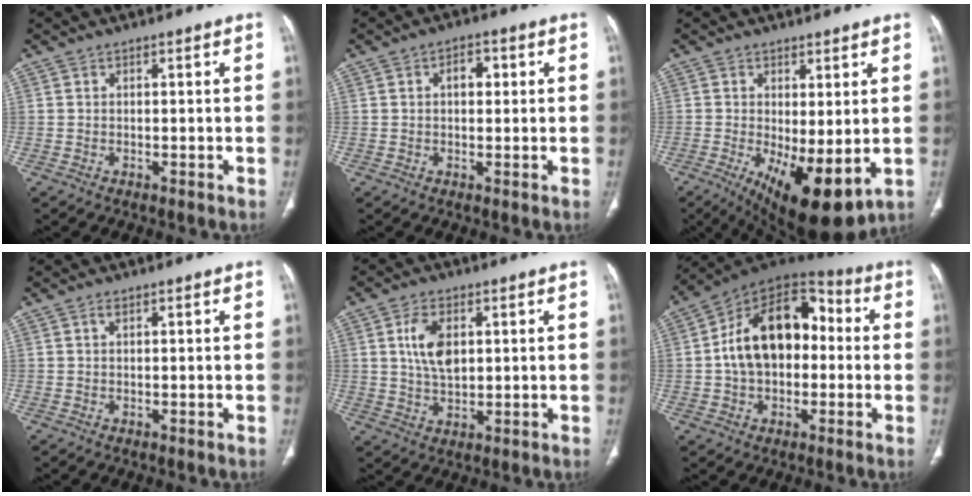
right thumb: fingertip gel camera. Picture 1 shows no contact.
{"total": 3.5, "force": [0.8, 2.2, 2.6], "torque": [-0.030, 0.006, 0.010]}
{"total": 12.7, "force": [-2.5, 4.9, 11.4], "torque": [-0.177, -0.026, -0.019]}
{"total": 0.9, "force": [0.5, 0.4, 0.6], "torque": [-0.013, 0.004, 0.008]}
{"total": 7.4, "force": [1.9, 4.3, 5.7], "torque": [-0.103, -0.007, 0.039]}
{"total": 18.8, "force": [0.7, 12.3, 14.2], "torque": [-0.204, 0.043, 0.003]}